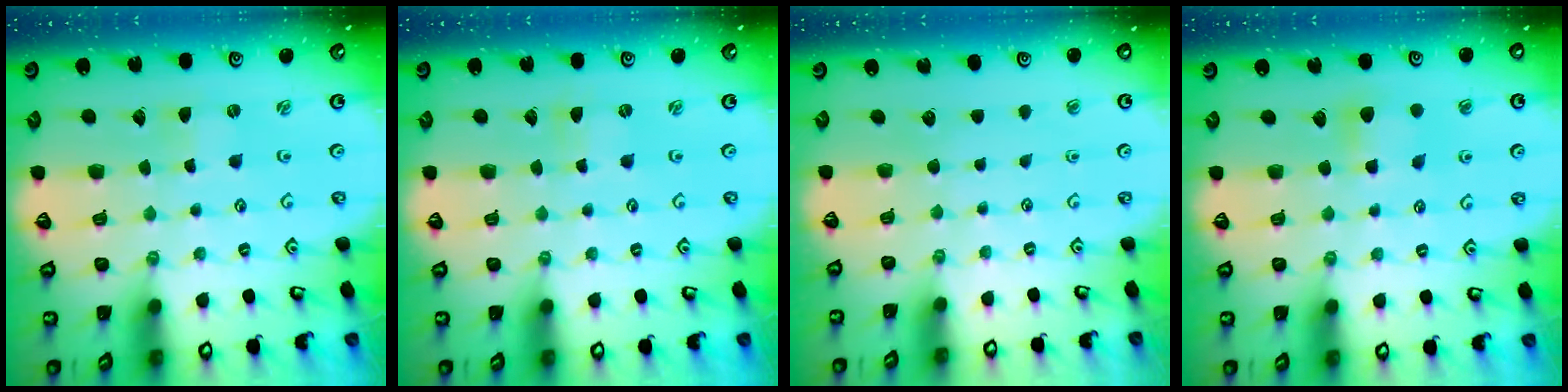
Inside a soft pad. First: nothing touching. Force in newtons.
{"total": 0.0}
{"total": 0.0}
{"total": 5.4, "press": 5.4, "slide": 0.8}